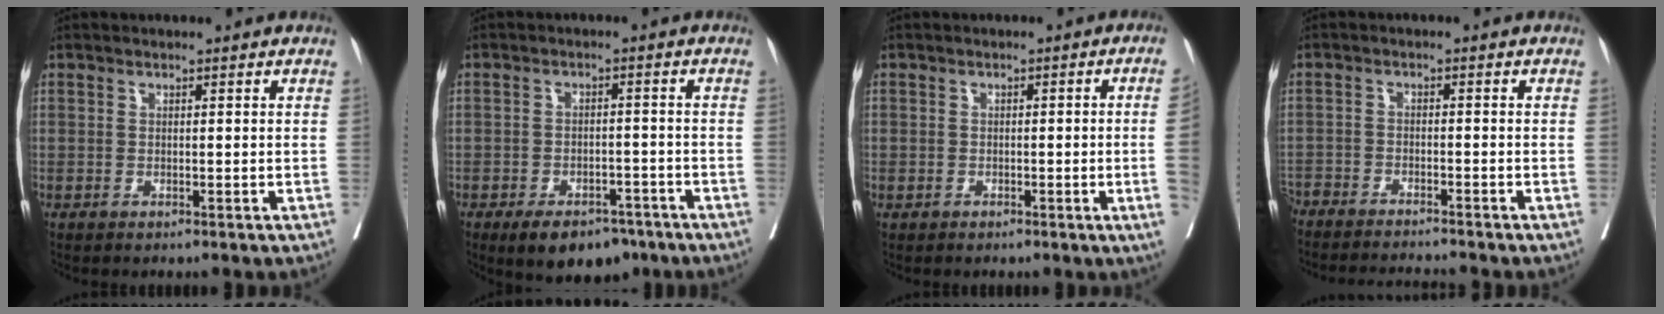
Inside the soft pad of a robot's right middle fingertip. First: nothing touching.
{"total": 8.7, "force": [-6.2, 4.3, 4.3], "torque": [-0.052, 0.004, -0.091]}
{"total": 4.0, "force": [-0.6, -0.9, 3.8], "torque": [-0.048, 0.005, -0.005]}
{"total": 11.3, "force": [-10.7, 0.5, 3.7], "torque": [-0.048, -0.013, -0.161]}